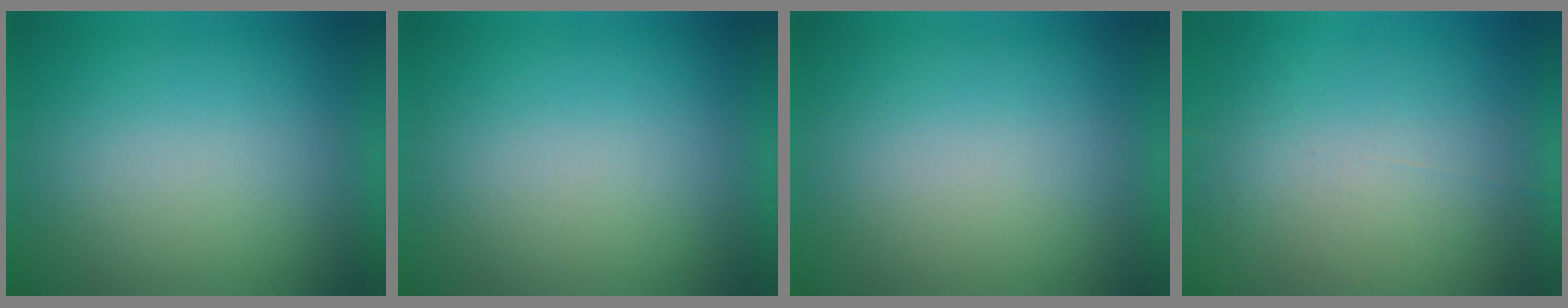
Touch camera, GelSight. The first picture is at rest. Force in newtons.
{"total": 0.0}
{"total": 0.0}
{"total": 7.0}